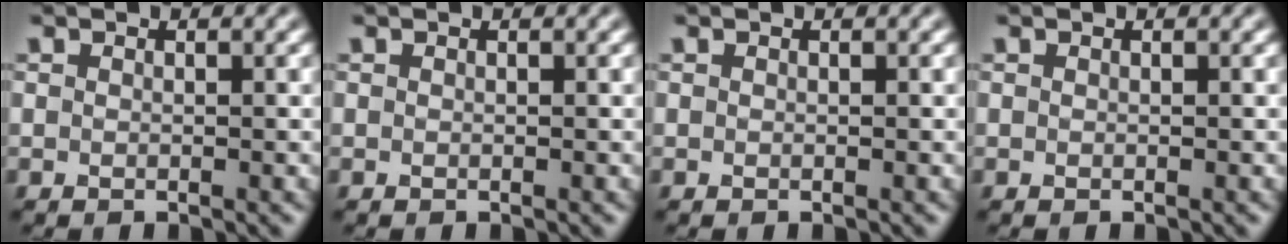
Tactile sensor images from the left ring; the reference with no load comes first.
{"total": 0.0}
{"total": 0.0}
{"total": 0.0}